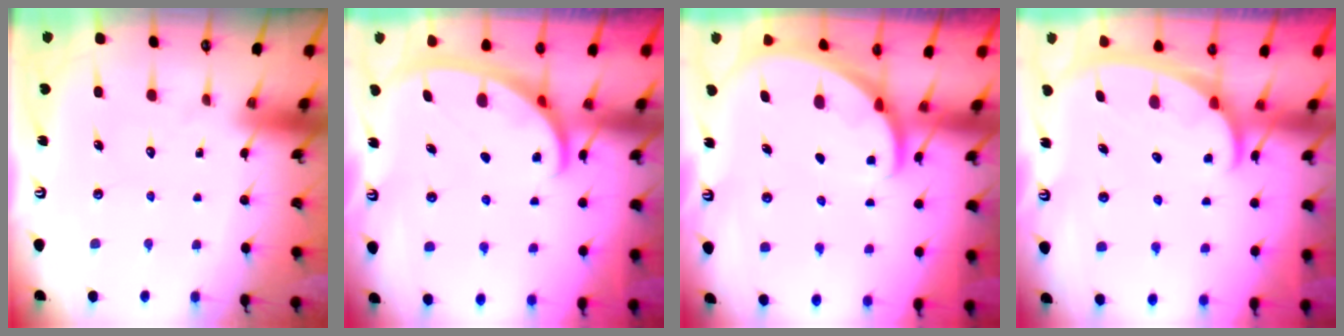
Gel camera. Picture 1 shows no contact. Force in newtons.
{"total": 2.6, "press": 2.6, "slide": 0.4}
{"total": 1.8, "press": 1.8, "slide": 0.2}
{"total": 2.5, "press": 2.5, "slide": 0.4}